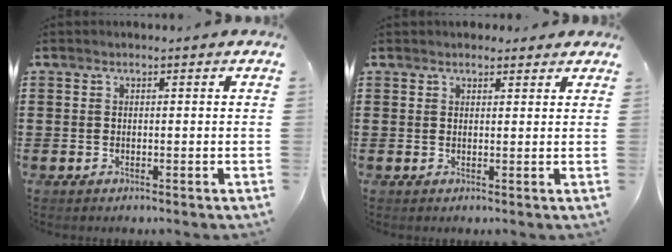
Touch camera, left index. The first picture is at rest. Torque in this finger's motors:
{"motor_torque": [1.55, -0.59, 0.53, 0.05]}